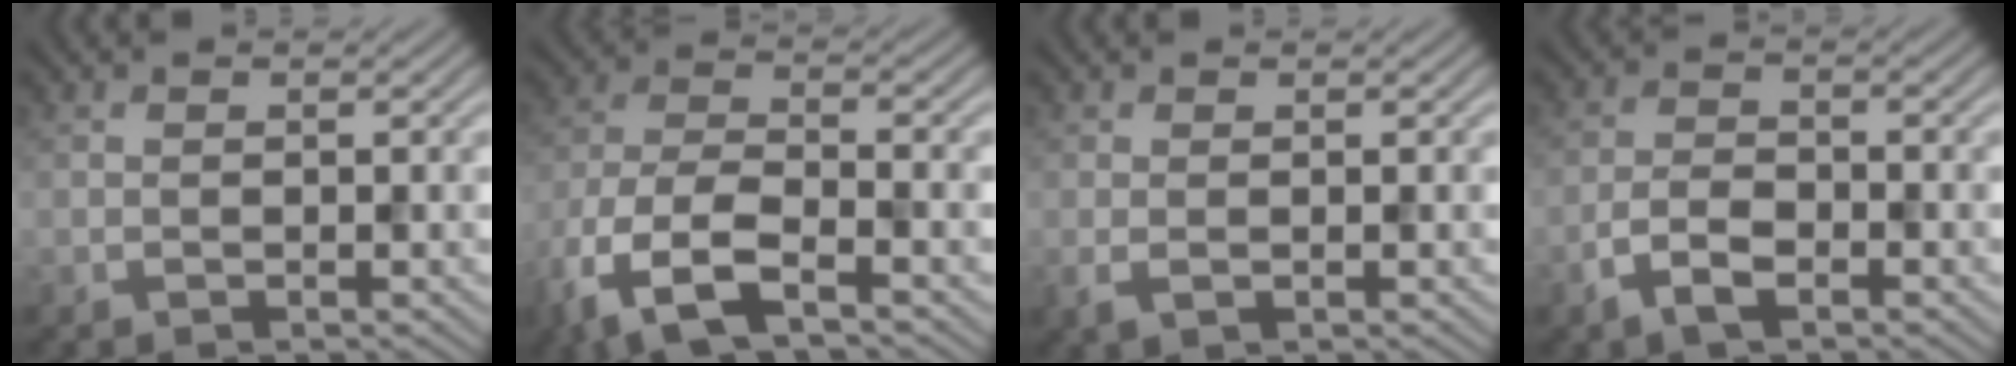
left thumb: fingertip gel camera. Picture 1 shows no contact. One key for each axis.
{"total": 9.4, "fx": -5.7, "fy": 3.5, "fz": 6.7, "tx": -0.149, "ty": -0.014, "tz": -0.126}
{"total": 1.4, "fx": -0.2, "fy": 0.5, "fz": 1.3, "tx": -0.031, "ty": -0.003, "tz": -0.003}
{"total": 3.8, "fx": -2.3, "fy": 1.5, "fz": 2.5, "tx": -0.053, "ty": 0.001, "tz": -0.051}